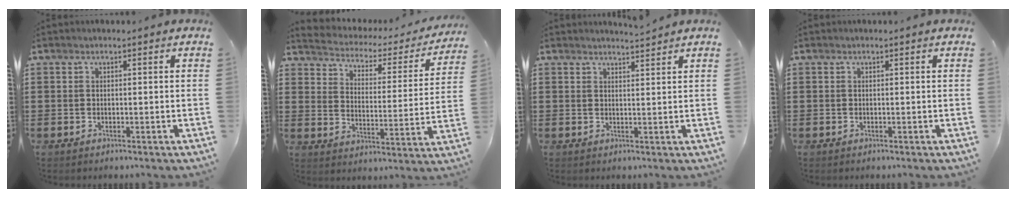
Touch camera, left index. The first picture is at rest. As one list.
[{"total": 2.3, "force": [2.0, 1.0, 0.5], "torque": [-0.029, -0.022, 0.024]}, {"total": 2.2, "force": [2.2, -0.2, 0.2], "torque": [-0.009, -0.004, 0.042]}, {"total": 0.0}]